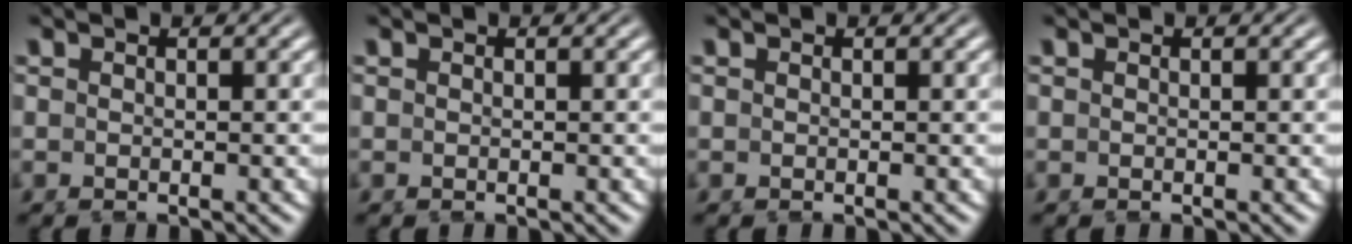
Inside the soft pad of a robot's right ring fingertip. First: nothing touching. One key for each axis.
{"total": 0.0}
{"total": 0.0}
{"total": 0.0}